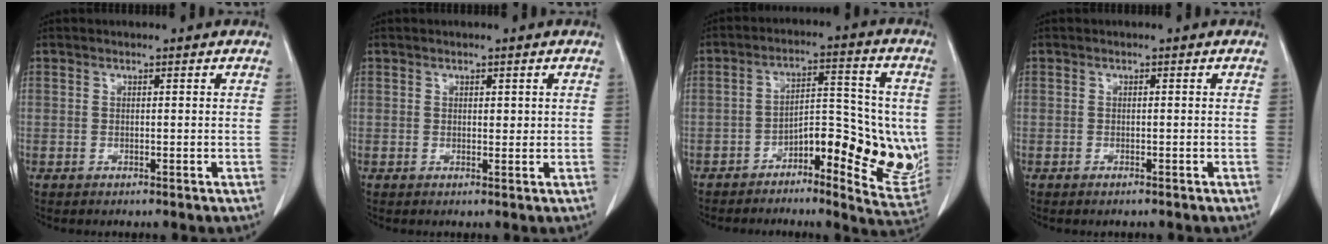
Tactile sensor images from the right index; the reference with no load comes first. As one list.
[{"total": 1.0, "force": [0.4, 0.6, 0.7], "torque": [-0.006, -0.001, 0.006]}, {"total": 12.8, "force": [-3.3, 4.7, 11.5], "torque": [-0.147, 0.013, -0.047]}, {"total": 0.7, "force": [-0.6, 0.1, 0.4], "torque": [-0.011, -0.002, -0.009]}]